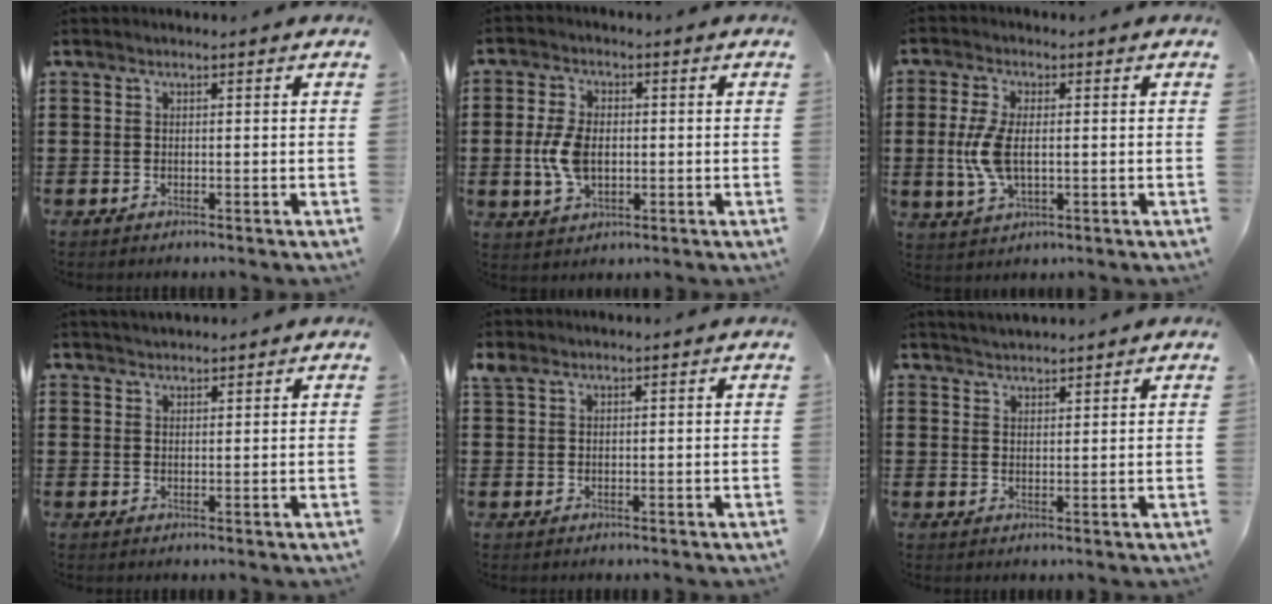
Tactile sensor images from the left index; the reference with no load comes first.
{"total": 6.7, "force": [-0.3, 4.2, 5.2], "torque": [-0.135, -0.001, -0.014]}
{"total": 6.9, "force": [0.0, 3.4, 6.0], "torque": [-0.148, -0.002, -0.009]}
{"total": 1.7, "force": [1.6, 0.3, 0.2], "torque": [-0.006, 0.004, 0.032]}
{"total": 1.4, "force": [1.0, 0.7, 0.6], "torque": [-0.015, 0.002, 0.020]}
{"total": 2.3, "force": [2.3, 0.1, 0.1], "torque": [-0.007, -0.001, 0.045]}